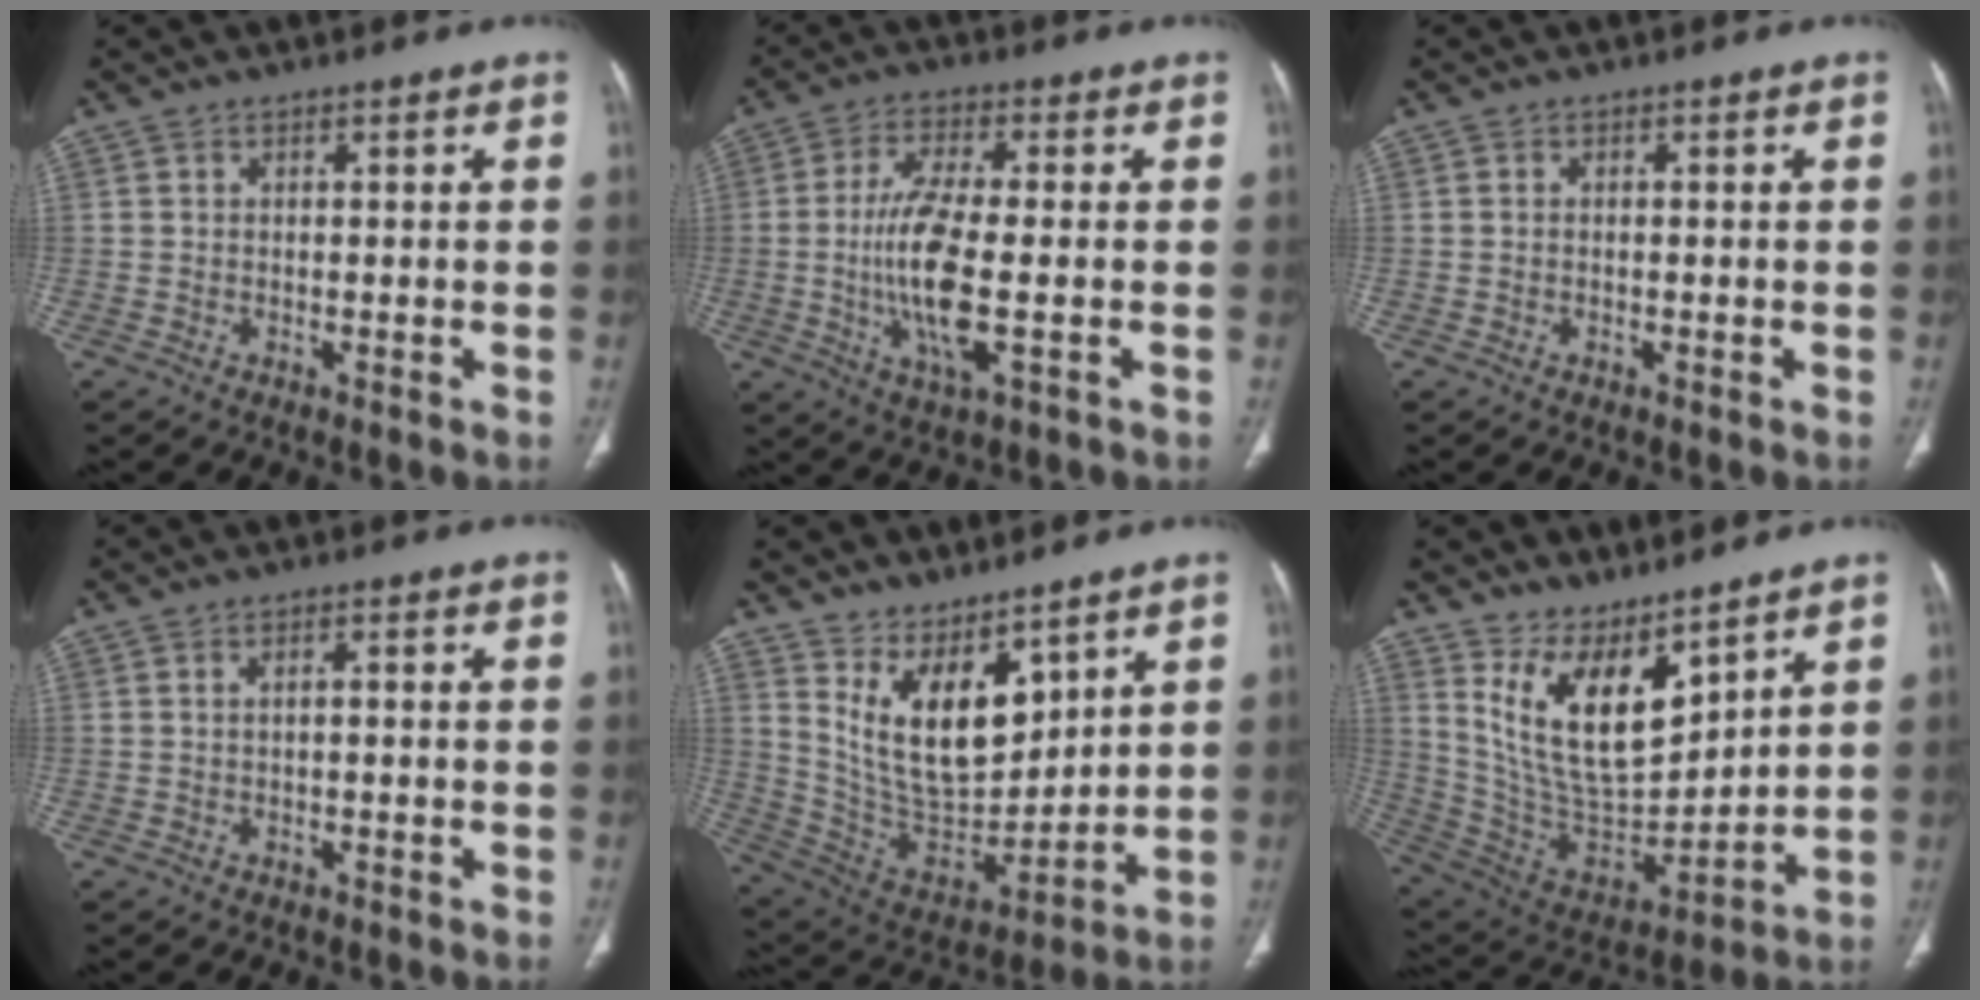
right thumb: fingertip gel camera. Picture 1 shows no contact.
{"total": 12.0, "force": [-1.5, 3.2, 11.4], "torque": [-0.238, -0.005, -0.028]}
{"total": 0.0}
{"total": 1.4, "force": [-0.1, 0.5, 1.3], "torque": [-0.027, 0.007, -0.001]}
{"total": 15.1, "force": [8.2, 7.4, 10.2], "torque": [-0.140, -0.062, 0.186]}
{"total": 16.0, "force": [9.8, 6.8, 10.6], "torque": [-0.159, -0.070, 0.216]}